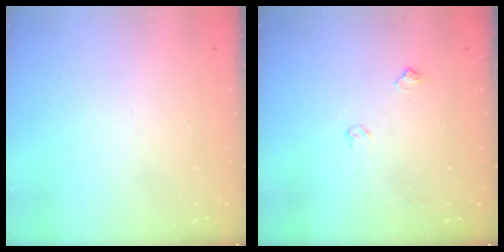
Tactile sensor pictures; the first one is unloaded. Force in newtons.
{"total": 4.9, "press": 4.8, "slide": 0.7}